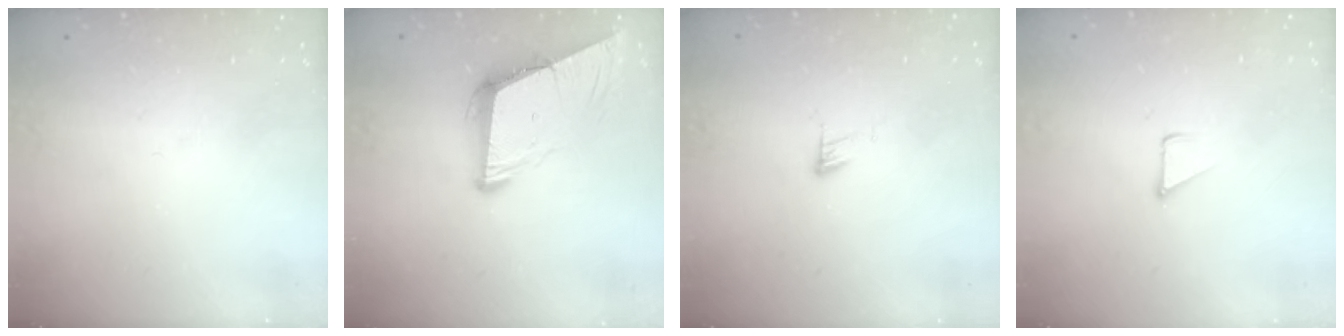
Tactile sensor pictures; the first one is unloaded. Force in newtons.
{"total": 8.9, "press": 8.0, "slide": 3.7}
{"total": 5.2, "press": 5.2, "slide": 0.5}
{"total": 1.7, "press": 1.7, "slide": 0.1}